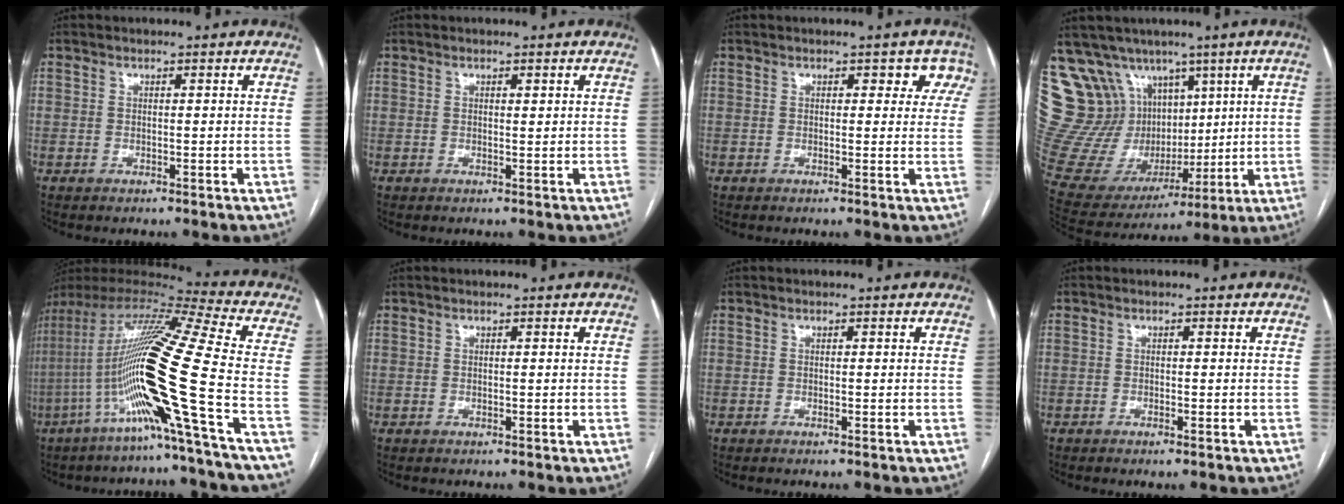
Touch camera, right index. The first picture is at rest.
{"total": 0.7, "force": [0.3, 0.2, 0.6], "torque": [-0.009, -0.002, 0.005]}
{"total": 3.7, "force": [1.9, 2.4, 1.9], "torque": [0.008, 0.007, 0.014]}
{"total": 21.0, "force": [11.0, 15.8, 8.3], "torque": [-0.182, 0.067, 0.234]}
{"total": 22.3, "force": [-7.0, -2.0, 21.0], "torque": [-0.425, -0.018, -0.146]}
{"total": 0.0}
{"total": 0.0}
{"total": 0.8, "force": [-0.6, 0.0, 0.6], "torque": [-0.009, -0.002, -0.007]}